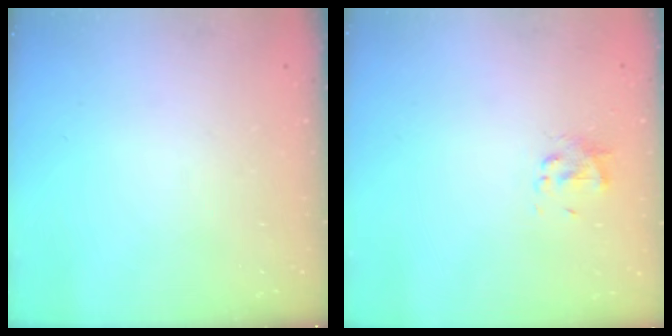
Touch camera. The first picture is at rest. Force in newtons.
{"total": 2.8, "press": 2.7, "slide": 0.7}